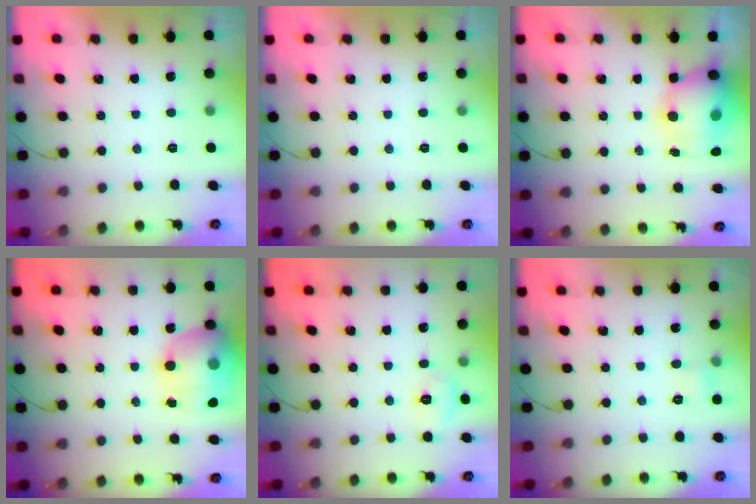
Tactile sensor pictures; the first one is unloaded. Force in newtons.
{"total": 0.0}
{"total": 11.5, "press": 11.1, "slide": 2.8}
{"total": 19.5, "press": 19.3, "slide": 2.8}
{"total": 5.1, "press": 4.9, "slide": 1.3}
{"total": 3.7, "press": 3.5, "slide": 1.2}